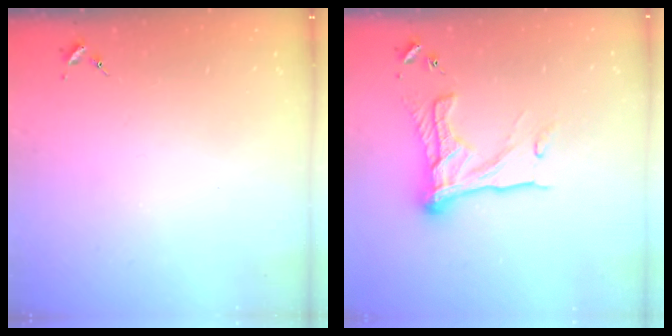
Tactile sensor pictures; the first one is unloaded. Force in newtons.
{"total": 18.6, "press": 18.5, "slide": 1.1}